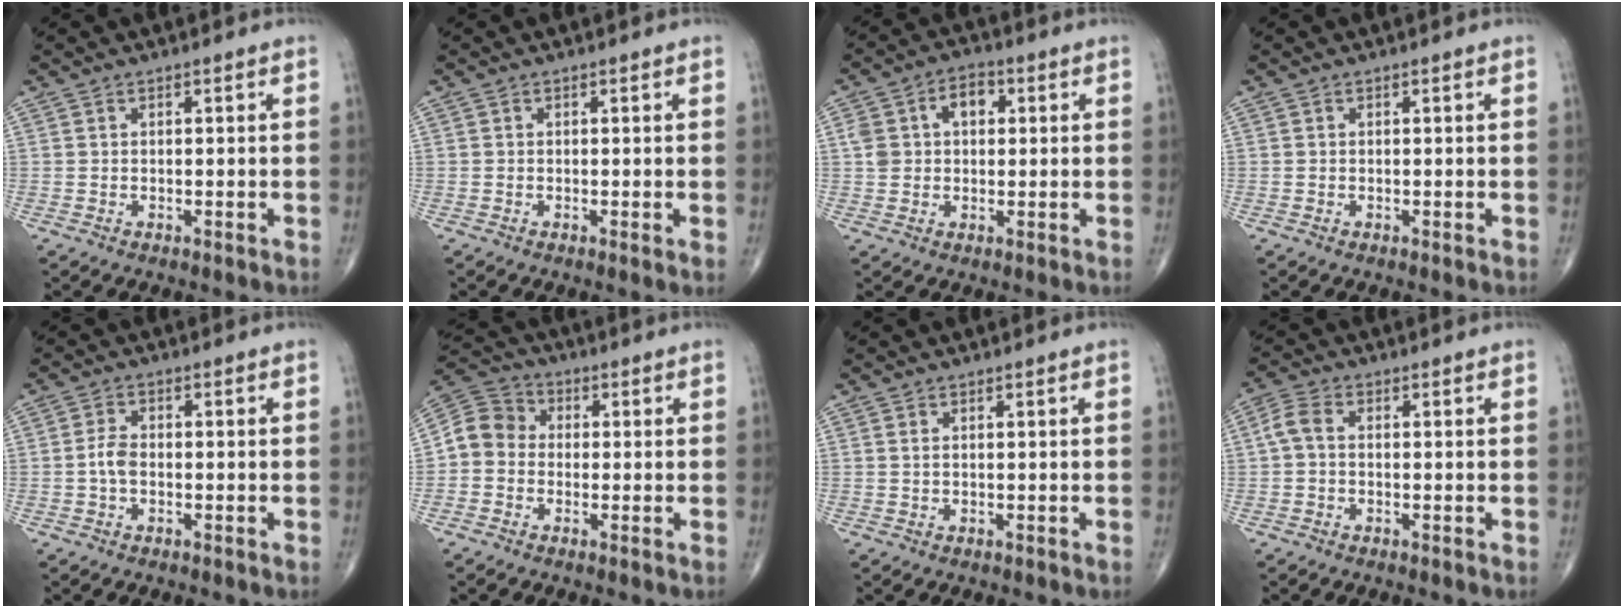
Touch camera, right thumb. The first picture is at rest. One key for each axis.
{"total": 0.7, "fx": 0.0, "fy": 0.1, "fz": 0.7, "tx": -0.013, "ty": -0.003, "tz": -0.004}
{"total": 8.1, "fx": 1.8, "fy": 5.8, "fz": 5.3, "tx": -0.073, "ty": 0.016, "tz": 0.028}
{"total": 0.0}
{"total": 2.8, "fx": -0.6, "fy": 1.7, "fz": 2.2, "tx": -0.045, "ty": 0.008, "tz": -0.017}
{"total": 7.3, "fx": -0.8, "fy": 6.4, "fz": 3.4, "tx": -0.048, "ty": 0.028, "tz": -0.032}
{"total": 0.5, "fx": 0.2, "fy": 0.2, "fz": 0.4, "tx": -0.011, "ty": 0.005, "tz": 0.005}
{"total": 3.7, "fx": 0.0, "fy": 2.4, "fz": 2.8, "tx": -0.062, "ty": 0.010, "tz": -0.009}